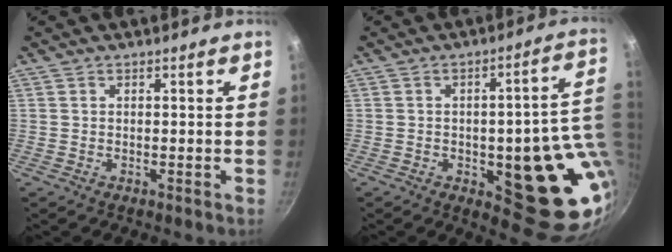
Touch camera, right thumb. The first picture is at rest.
{"total": 19.9, "force": [-1.6, 8.0, 18.2], "torque": [-0.163, -0.010, -0.015]}